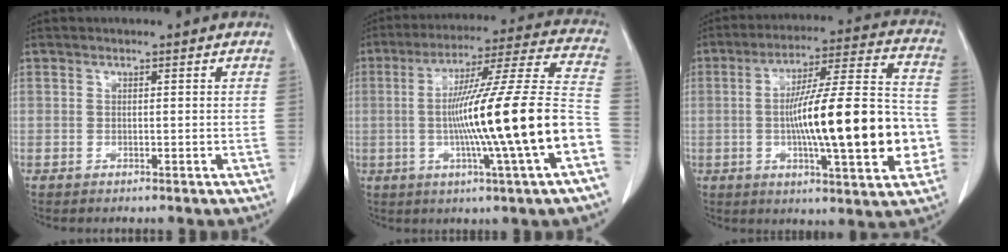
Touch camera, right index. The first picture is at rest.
{"total": 21.7, "force": [-4.6, -1.1, 21.1], "torque": [-0.310, 0.003, -0.084]}
{"total": 21.5, "force": [-3.3, 2.9, 21.0], "torque": [-0.299, 0.019, -0.046]}